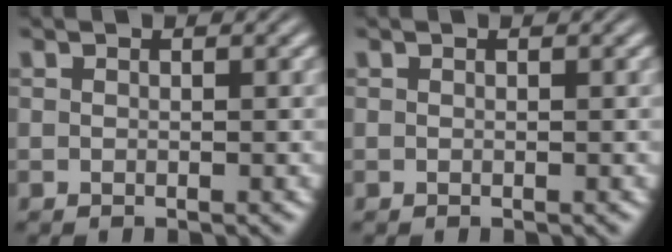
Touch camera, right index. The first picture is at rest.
{"total": 0.0}